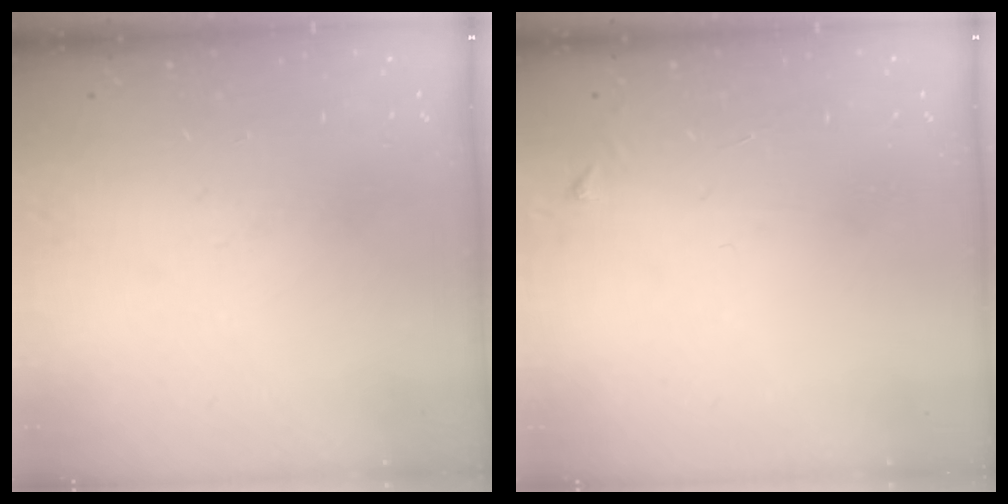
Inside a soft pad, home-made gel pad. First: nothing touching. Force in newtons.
{"total": 2.6, "press": 2.6, "slide": 0.3}